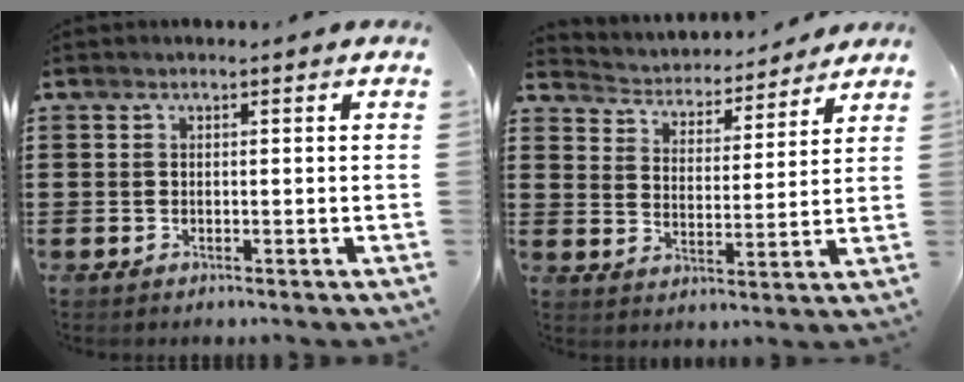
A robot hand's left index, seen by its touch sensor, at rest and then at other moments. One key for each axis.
{"total": 3.4, "fx": 3.4, "fy": 0.7, "fz": -0.2, "tx": -0.019, "ty": -0.027, "tz": 0.051}